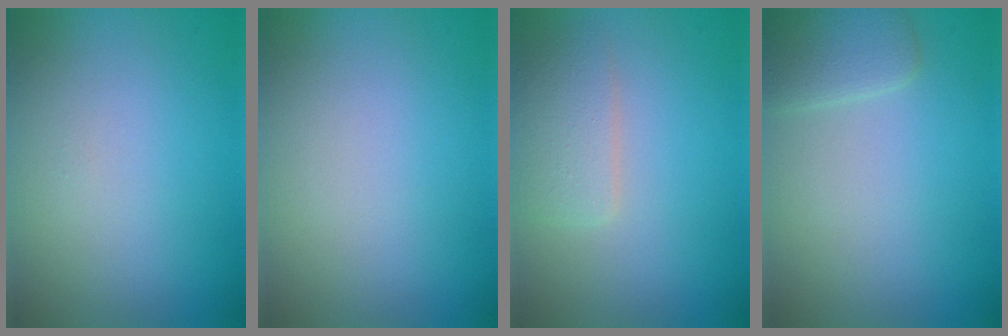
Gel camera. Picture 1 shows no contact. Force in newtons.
{"total": 0.0}
{"total": 2.6, "press": 2.6, "slide": 0.1}
{"total": 2.1, "press": 2.1, "slide": 0.1}